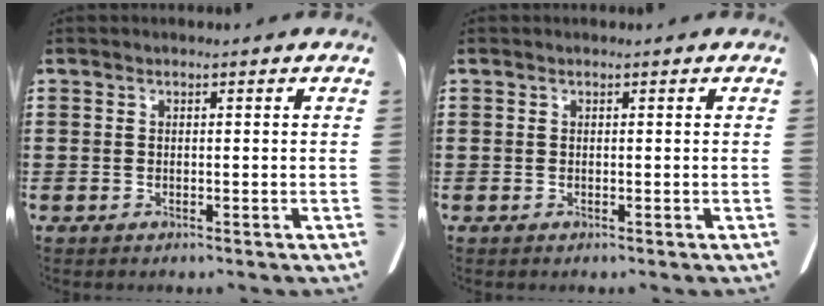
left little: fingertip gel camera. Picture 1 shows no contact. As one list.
[{"total": 0.0}]